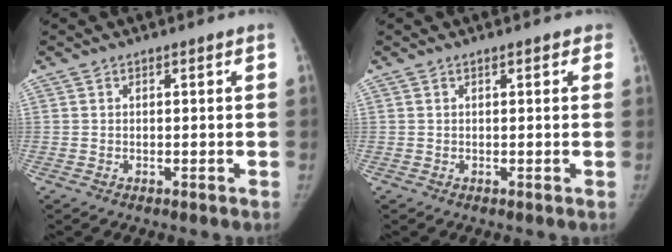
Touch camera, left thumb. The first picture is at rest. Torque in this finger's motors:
{"motor_torque": [-0.13, -0.07, -0.03, 0.16, -0.03]}